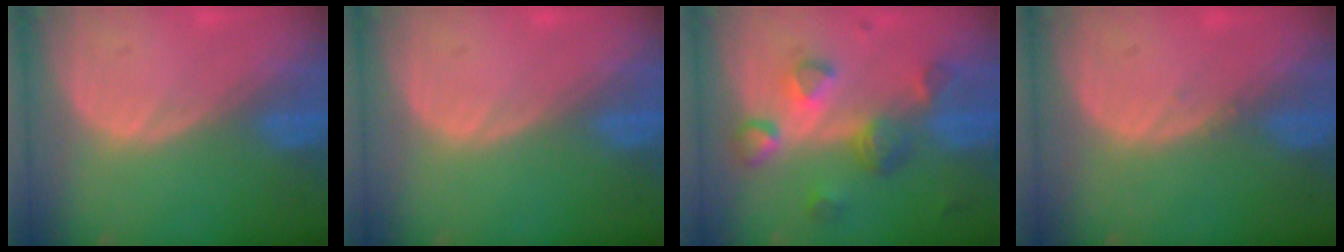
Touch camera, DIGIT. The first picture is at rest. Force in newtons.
{"total": 0.0}
{"total": 8.1, "press": 7.2, "slide": 3.7}
{"total": 0.5, "press": 0.5, "slide": 0.2}